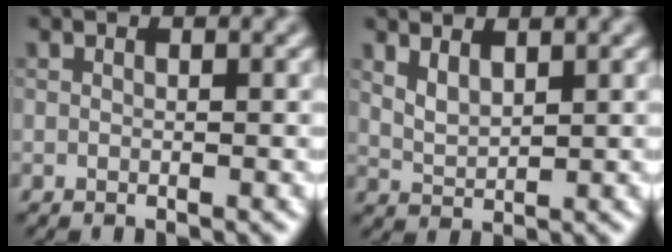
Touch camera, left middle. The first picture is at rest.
{"total": 1.9, "force": [1.4, 0.7, 1.1], "torque": [-0.027, -0.005, 0.033]}